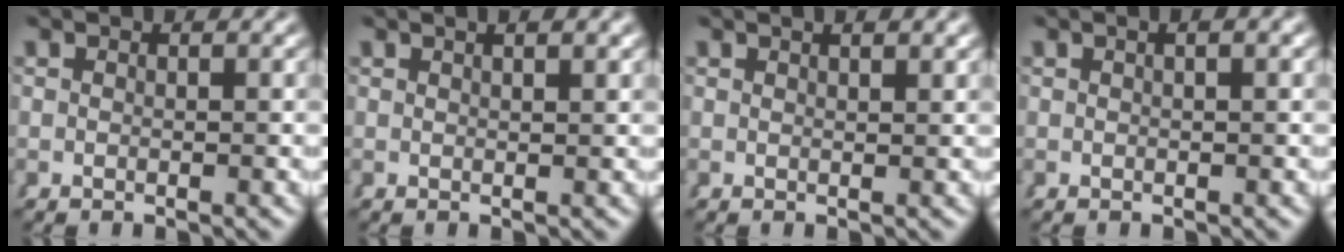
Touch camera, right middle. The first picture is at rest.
{"total": 1.5, "force": [1.0, -0.1, 1.0], "torque": [-0.011, 0.008, 0.015]}
{"total": 1.1, "force": [0.9, -0.2, 0.6], "torque": [-0.007, 0.003, 0.014]}
{"total": 1.0, "force": [0.3, 0.0, 0.9], "torque": [-0.012, 0.010, 0.002]}